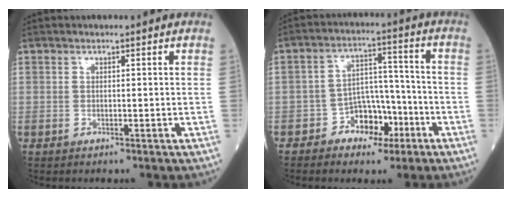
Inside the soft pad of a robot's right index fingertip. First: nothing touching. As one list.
[{"total": 7.0, "force": [-3.8, 4.4, 3.9], "torque": [-0.063, 0.024, -0.061]}]